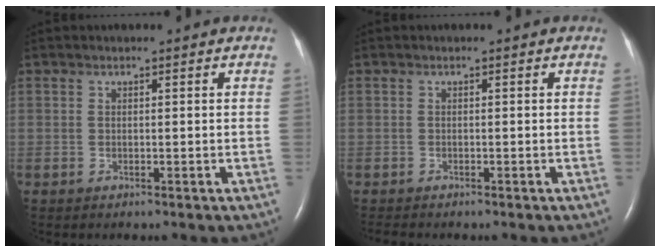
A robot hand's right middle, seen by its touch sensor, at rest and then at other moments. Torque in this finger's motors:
{"motor_torque": [0.18, -0.26, -0.02, 0.00]}